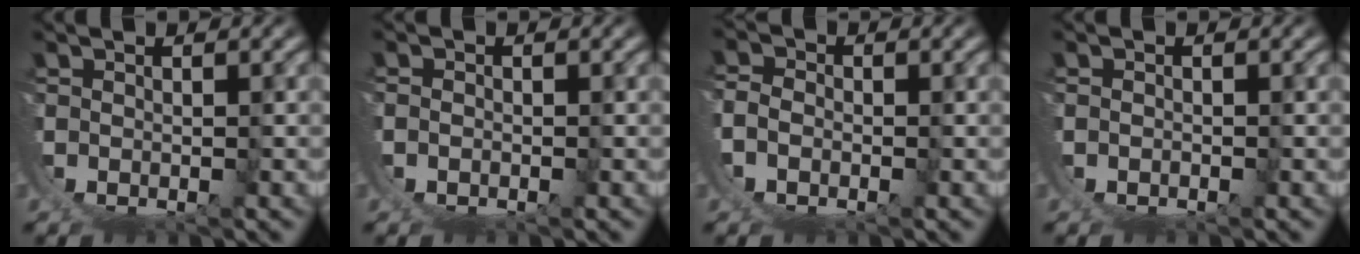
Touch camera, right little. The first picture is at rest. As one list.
[{"total": 1.6, "force": [-0.2, 1.5, 0.6], "torque": [-0.023, -0.003, -0.004]}, {"total": 4.7, "force": [0.4, 4.1, 2.2], "torque": [-0.068, -0.011, 0.006]}, {"total": 1.1, "force": [-0.4, 1.0, 0.4], "torque": [-0.012, -0.001, -0.006]}]